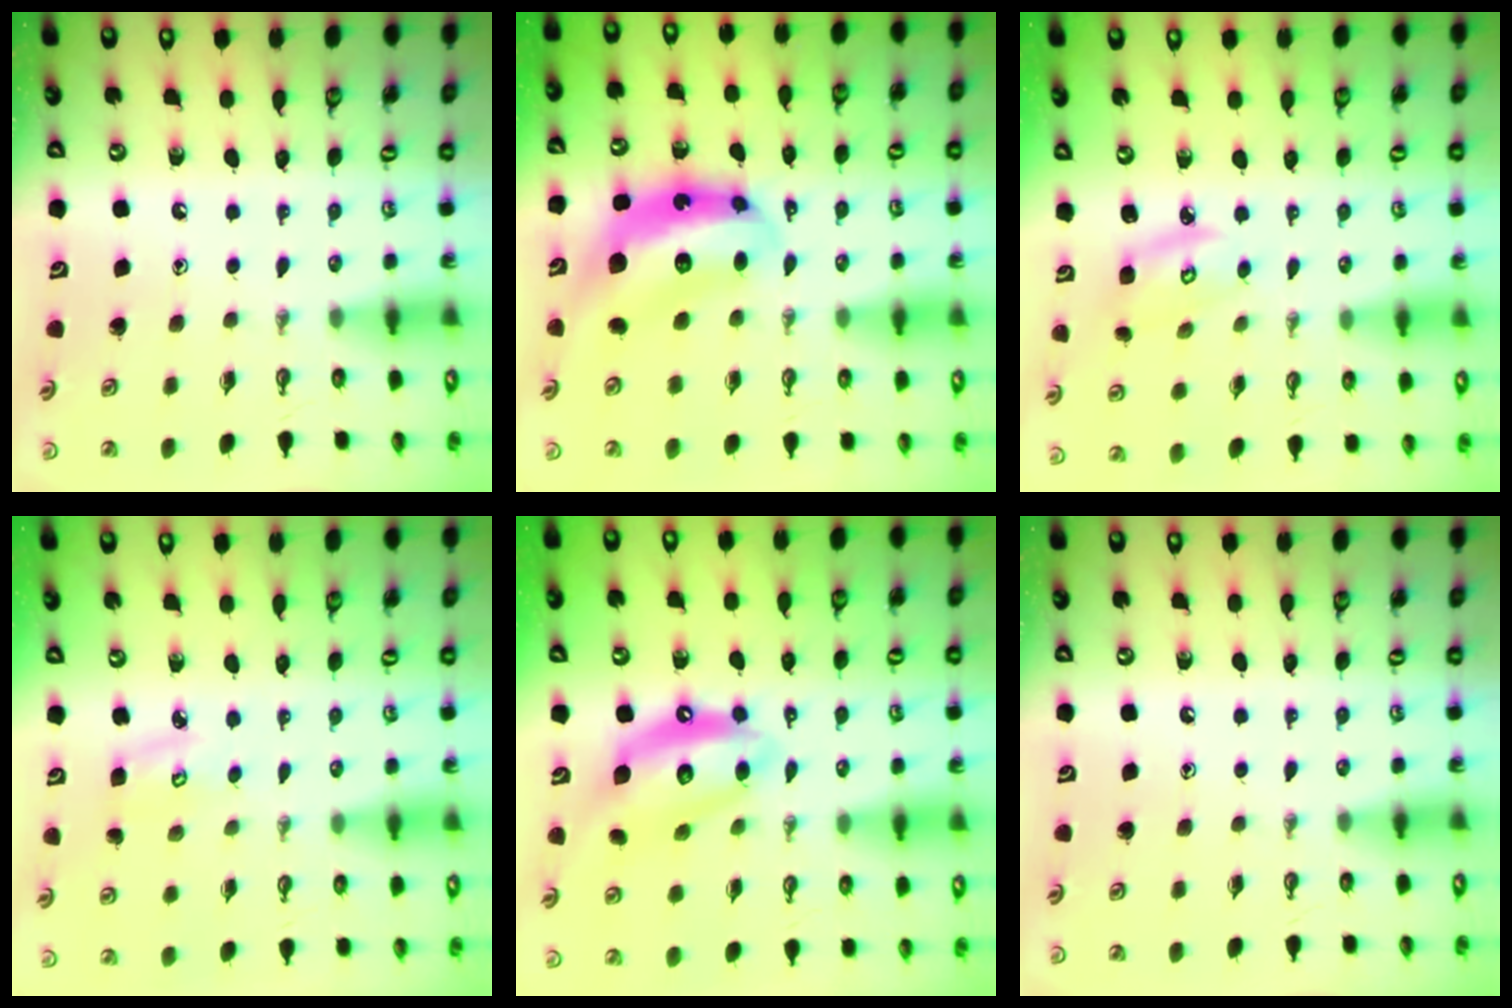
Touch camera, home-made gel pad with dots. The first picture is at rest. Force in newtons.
{"total": 9.1, "press": 9.0, "slide": 0.8}
{"total": 3.9, "press": 3.8, "slide": 0.3}
{"total": 4.5, "press": 4.5, "slide": 0.5}
{"total": 12.7, "press": 12.7, "slide": 1.3}
{"total": 0.0}